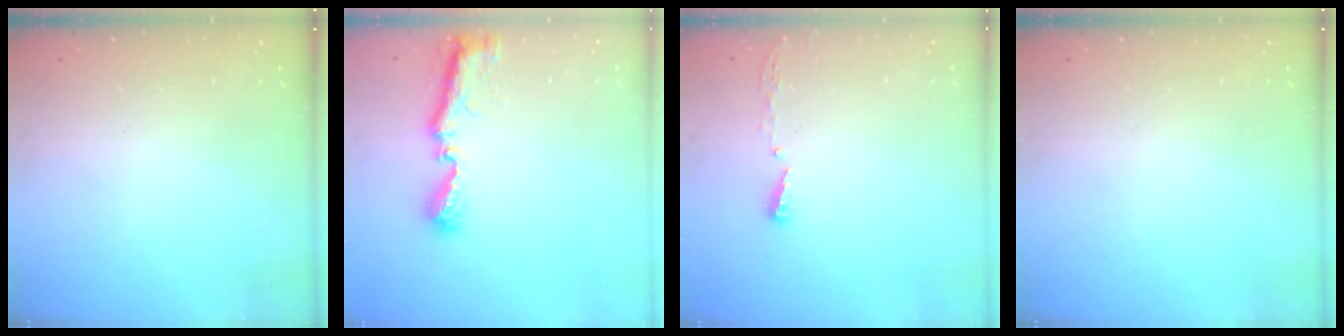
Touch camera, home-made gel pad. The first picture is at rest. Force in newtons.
{"total": 8.8, "press": 8.8, "slide": 0.7}
{"total": 3.8, "press": 3.8, "slide": 0.4}
{"total": 0.0}